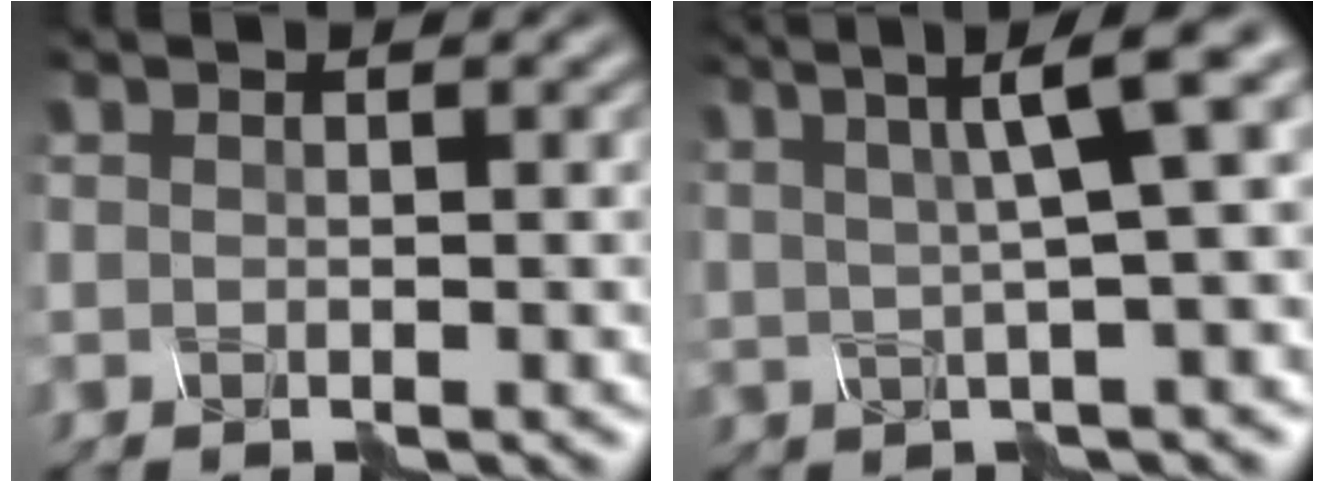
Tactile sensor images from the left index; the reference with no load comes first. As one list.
[{"total": 7.7, "force": [3.2, 1.7, 6.8], "torque": [-0.080, 0.032, 0.053]}]